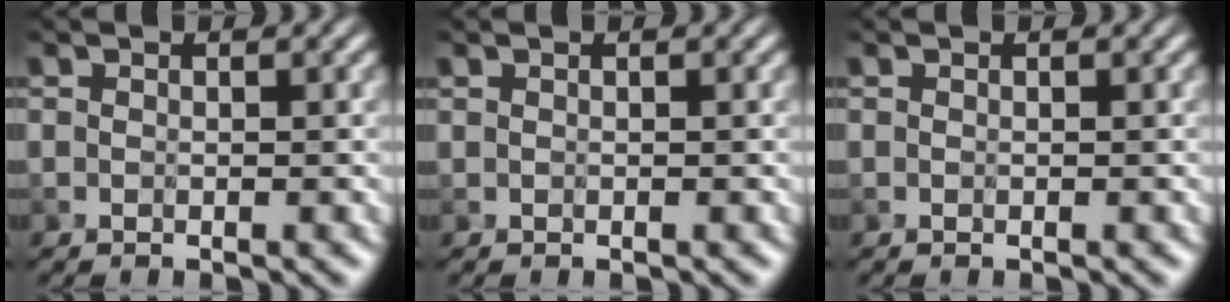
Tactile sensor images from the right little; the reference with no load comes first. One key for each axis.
{"total": 0.0}
{"total": 0.0}